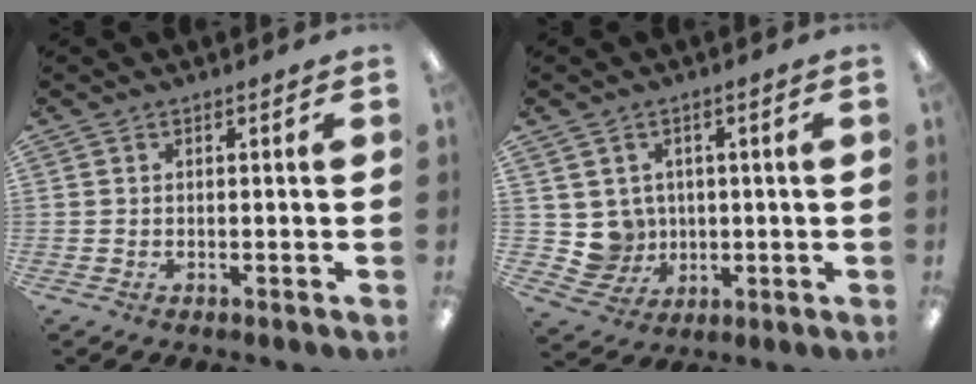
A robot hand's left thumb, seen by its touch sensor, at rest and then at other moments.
{"total": 6.3, "force": [1.7, 6.0, 0.3], "torque": [-0.024, -0.008, 0.039]}